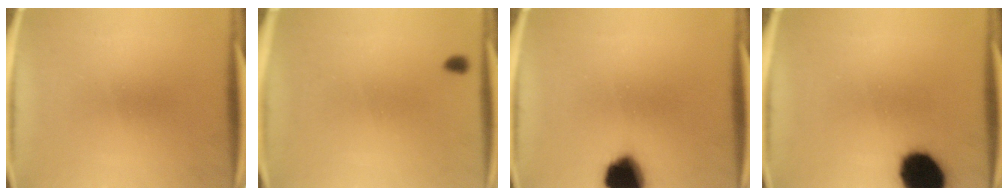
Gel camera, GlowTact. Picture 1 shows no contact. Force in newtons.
{"total": 0.7}
{"total": 12.6}
{"total": 15.1}